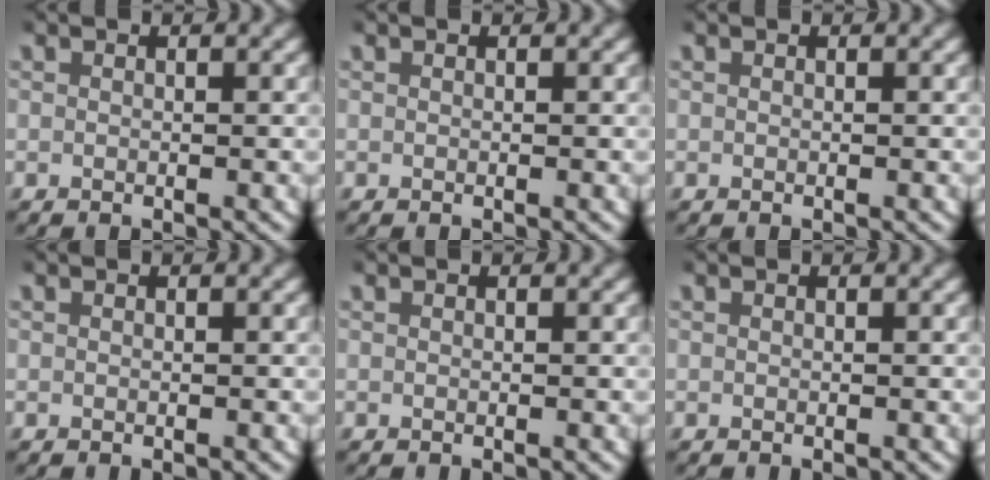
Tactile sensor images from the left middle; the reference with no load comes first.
{"total": 0.0}
{"total": 0.0}
{"total": 0.0}
{"total": 0.0}
{"total": 0.0}